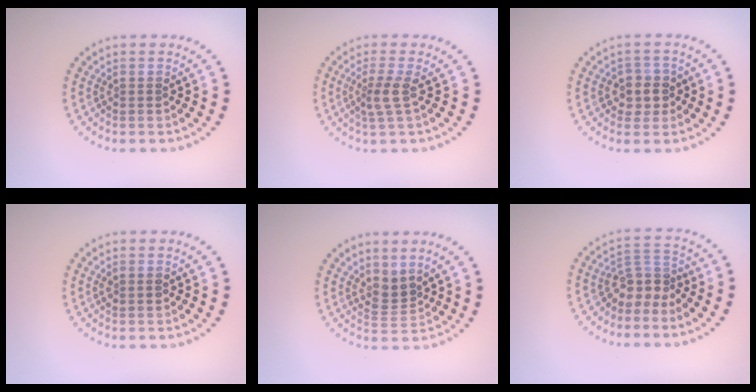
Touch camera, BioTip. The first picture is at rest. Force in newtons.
{"total": 2.1, "press": 1.6, "slide": 1.3}
{"total": 2.5, "press": 2.2, "slide": 1.1}
{"total": 0.9, "press": 0.9, "slide": 0.1}
{"total": 2.2, "press": 1.6, "slide": 1.5}
{"total": 2.9, "press": 2.1, "slide": 2.0}